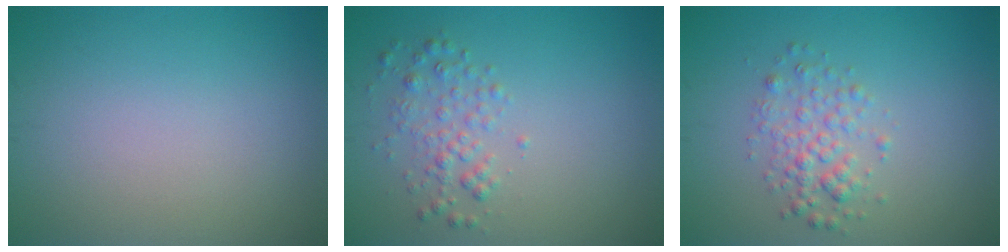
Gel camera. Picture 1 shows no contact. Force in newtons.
{"total": 2.0, "press": 2.0, "slide": 0.1}
{"total": 2.5, "press": 2.5, "slide": 0.1}